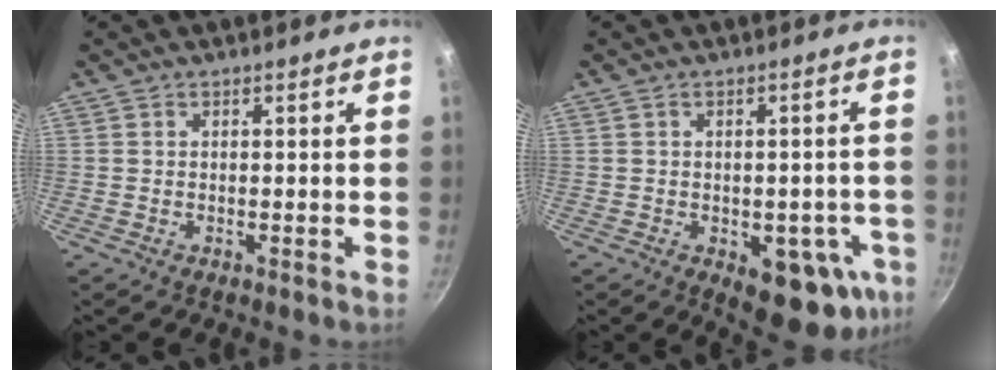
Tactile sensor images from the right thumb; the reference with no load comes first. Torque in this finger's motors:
{"motor_torque": [0.33, 0.72, -0.08, 0.01, 0.17]}